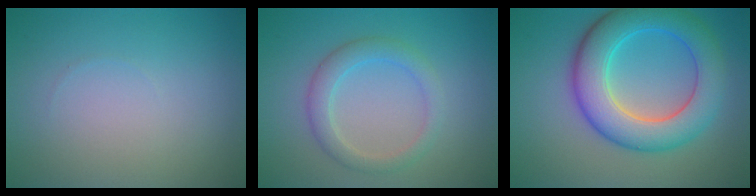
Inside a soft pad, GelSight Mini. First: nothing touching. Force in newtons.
{"total": 2.8, "press": 2.8, "slide": 0.1}
{"total": 8.2, "press": 8.2, "slide": 0.1}